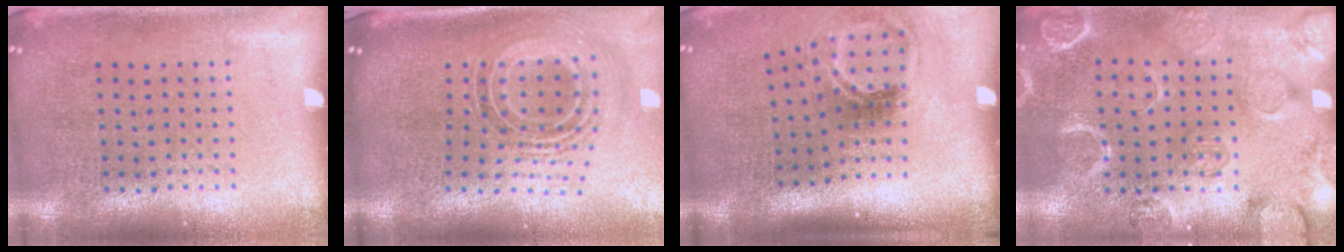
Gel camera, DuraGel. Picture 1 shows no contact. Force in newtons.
{"total": 1.6, "press": 1.2, "slide": 1.0}
{"total": 2.1, "press": 1.3, "slide": 1.6}
{"total": 2.3, "press": 2.3, "slide": 0.4}